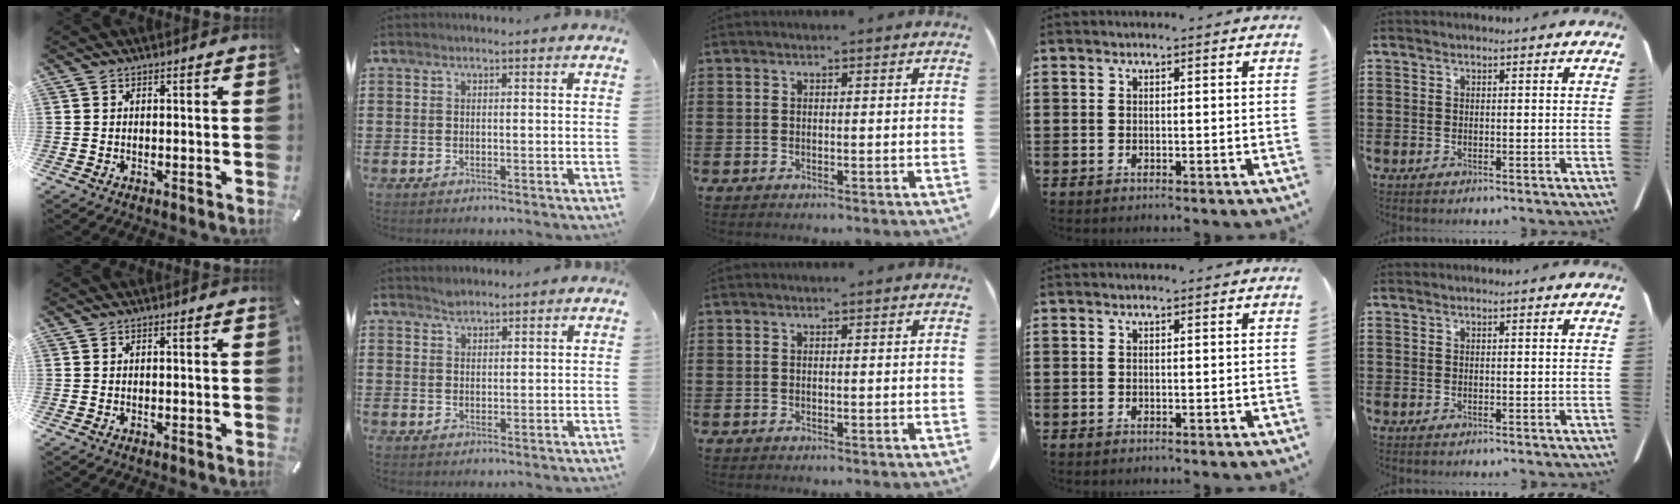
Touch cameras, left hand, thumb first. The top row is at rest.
{"index": {"total": 1.7, "force": [1.6, 0.6, 0.3], "torque": [-0.009, 0.000, 0.031]}}